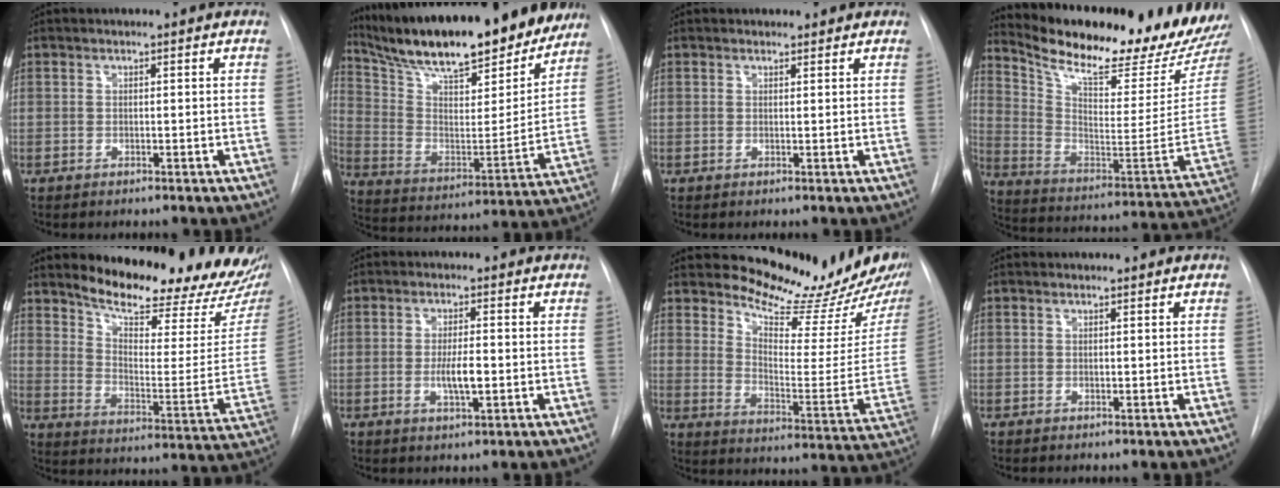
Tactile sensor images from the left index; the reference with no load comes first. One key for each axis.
{"total": 26.1, "fx": 22.3, "fy": 5.4, "fz": 12.5, "tx": -0.210, "ty": -0.016, "tz": 0.337}
{"total": 1.2, "fx": 1.1, "fy": 0.5, "fz": 0.0, "tx": -0.003, "ty": 0.001, "tz": 0.012}
{"total": 25.4, "fx": 22.5, "fy": 2.7, "fz": 11.5, "tx": -0.199, "ty": -0.071, "tz": 0.330}
{"total": 21.5, "fx": 19.2, "fy": 4.3, "fz": 8.6, "tx": -0.124, "ty": -0.080, "tz": 0.252}
{"total": 4.1, "fx": -0.7, "fy": 0.9, "fz": 4.0, "tx": -0.075, "ty": -0.003, "tz": -0.009}
{"total": 19.0, "fx": 16.8, "fy": 4.6, "fz": 7.4, "tx": -0.095, "ty": -0.088, "tz": 0.217}
{"total": 0.0}